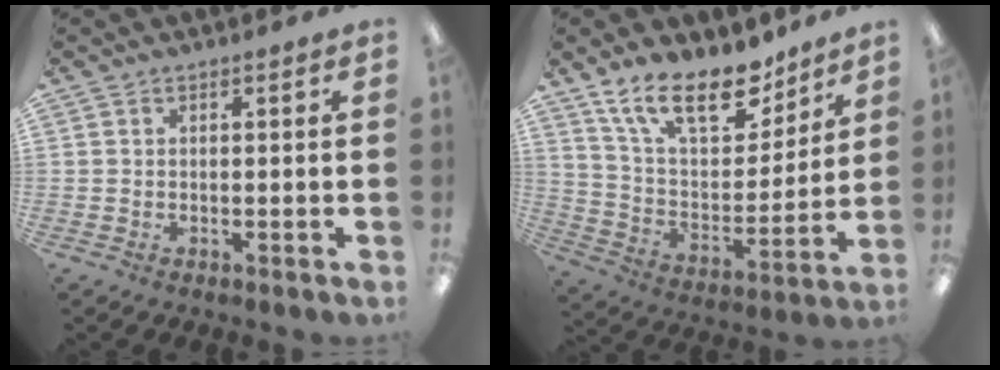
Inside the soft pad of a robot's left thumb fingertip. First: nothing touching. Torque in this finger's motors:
{"motor_torque": [0.17, 0.15, 1.45, -1.33, 0.24]}